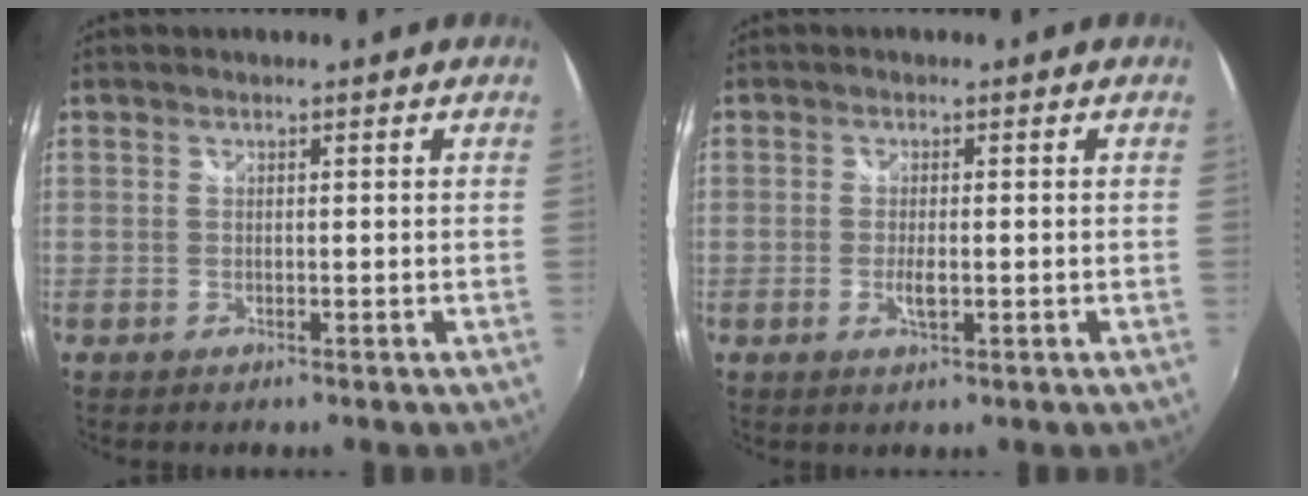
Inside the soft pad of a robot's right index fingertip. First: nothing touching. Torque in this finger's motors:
{"motor_torque": [0.10, -0.03, 0.19, 0.02]}